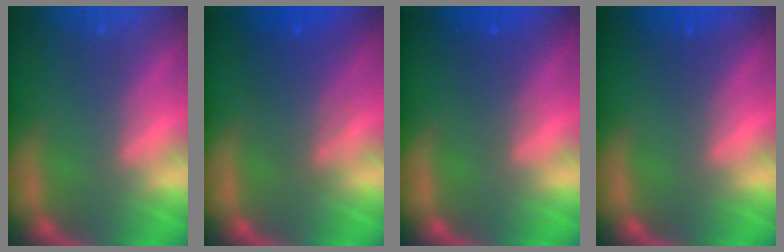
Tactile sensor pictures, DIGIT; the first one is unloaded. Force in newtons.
{"total": 4.1}
{"total": 1.9}
{"total": 0.9}